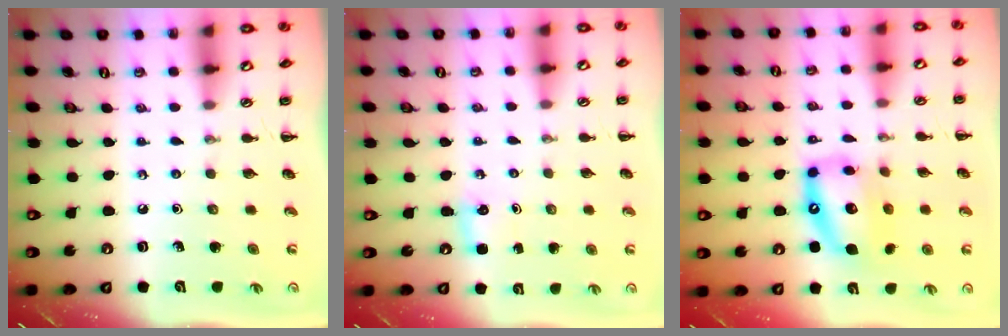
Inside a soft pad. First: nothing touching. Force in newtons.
{"total": 2.4, "press": 2.3, "slide": 0.7}
{"total": 13.8, "press": 13.3, "slide": 3.7}